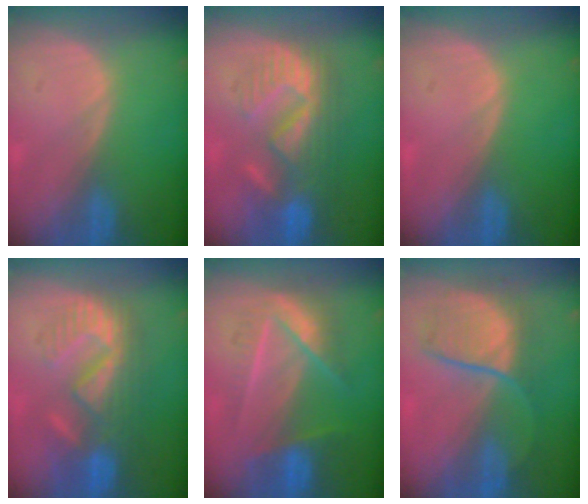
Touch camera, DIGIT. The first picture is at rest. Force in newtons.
{"total": 8.9, "press": 8.8, "slide": 1.5}
{"total": 0.0}
{"total": 9.3, "press": 9.0, "slide": 2.6}
{"total": 7.1, "press": 7.1, "slide": 0.2}
{"total": 7.6, "press": 7.6, "slide": 0.6}